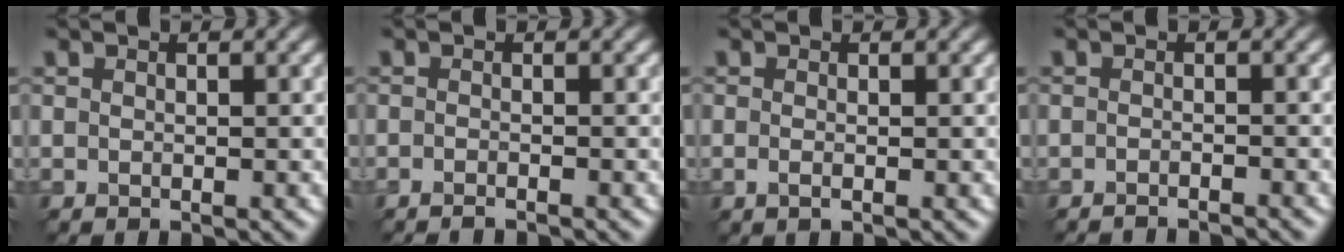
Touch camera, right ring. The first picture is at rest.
{"total": 1.4, "force": [-1.1, 0.3, 0.8], "torque": [-0.002, -0.003, -0.021]}
{"total": 0.9, "force": [-0.2, 0.2, 0.8], "torque": [-0.018, -0.006, -0.005]}
{"total": 2.5, "force": [-2.3, 0.4, 0.9], "torque": [-0.003, 0.003, -0.034]}